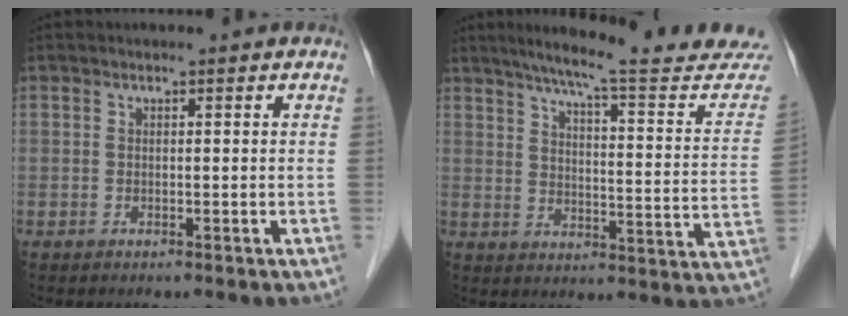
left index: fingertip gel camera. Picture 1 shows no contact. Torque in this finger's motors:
{"motor_torque": [-0.01, -1.27, 0.17, 0.05]}